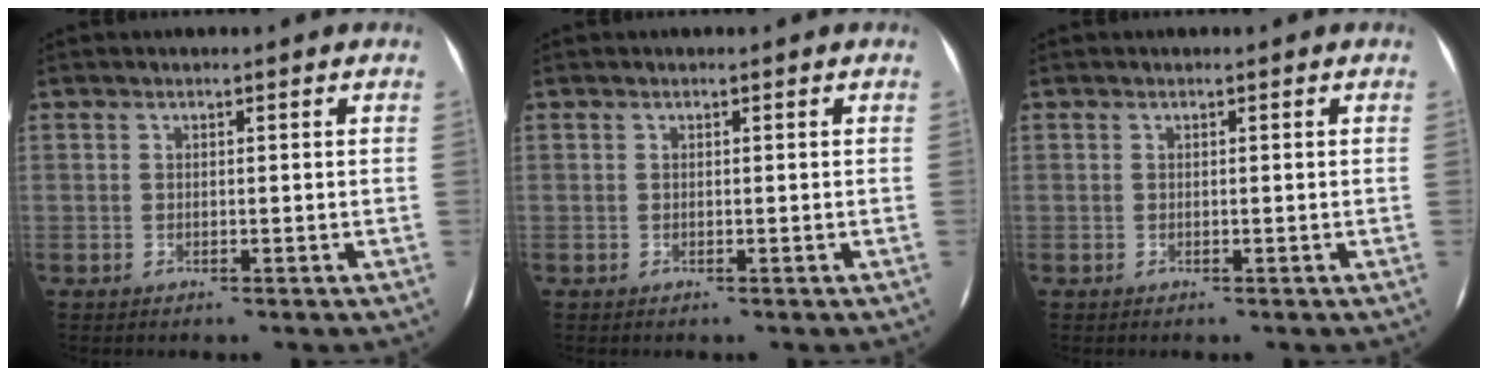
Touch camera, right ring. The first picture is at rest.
{"total": 0.0}
{"total": 0.0}